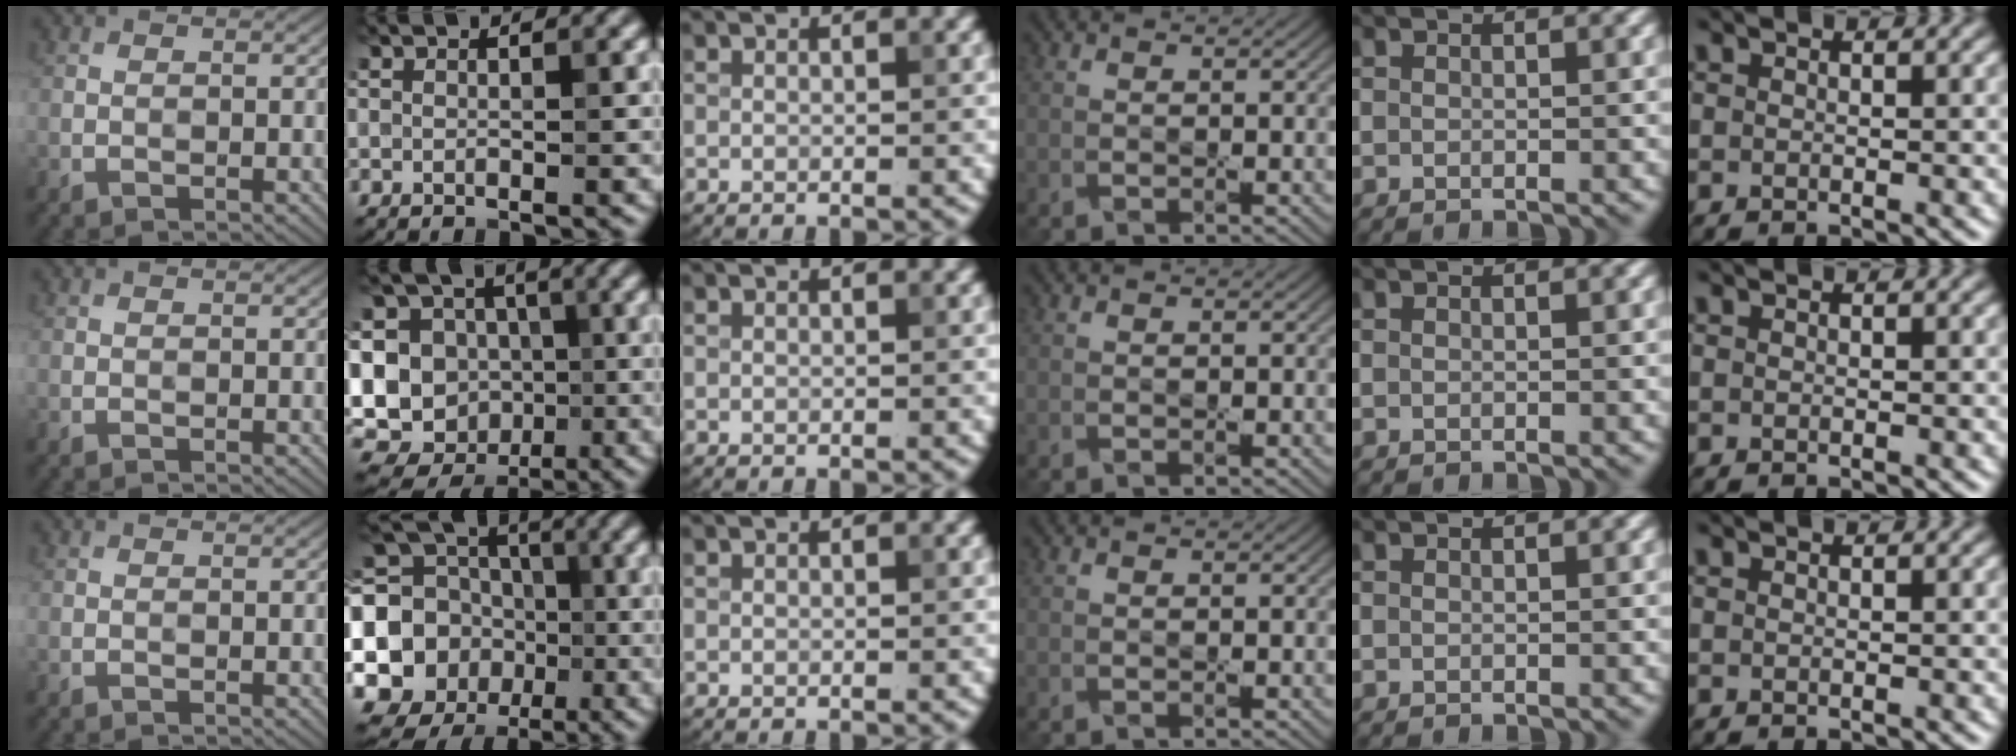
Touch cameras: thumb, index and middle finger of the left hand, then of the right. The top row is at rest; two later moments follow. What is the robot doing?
{"motion": "press", "object": "sticker"}